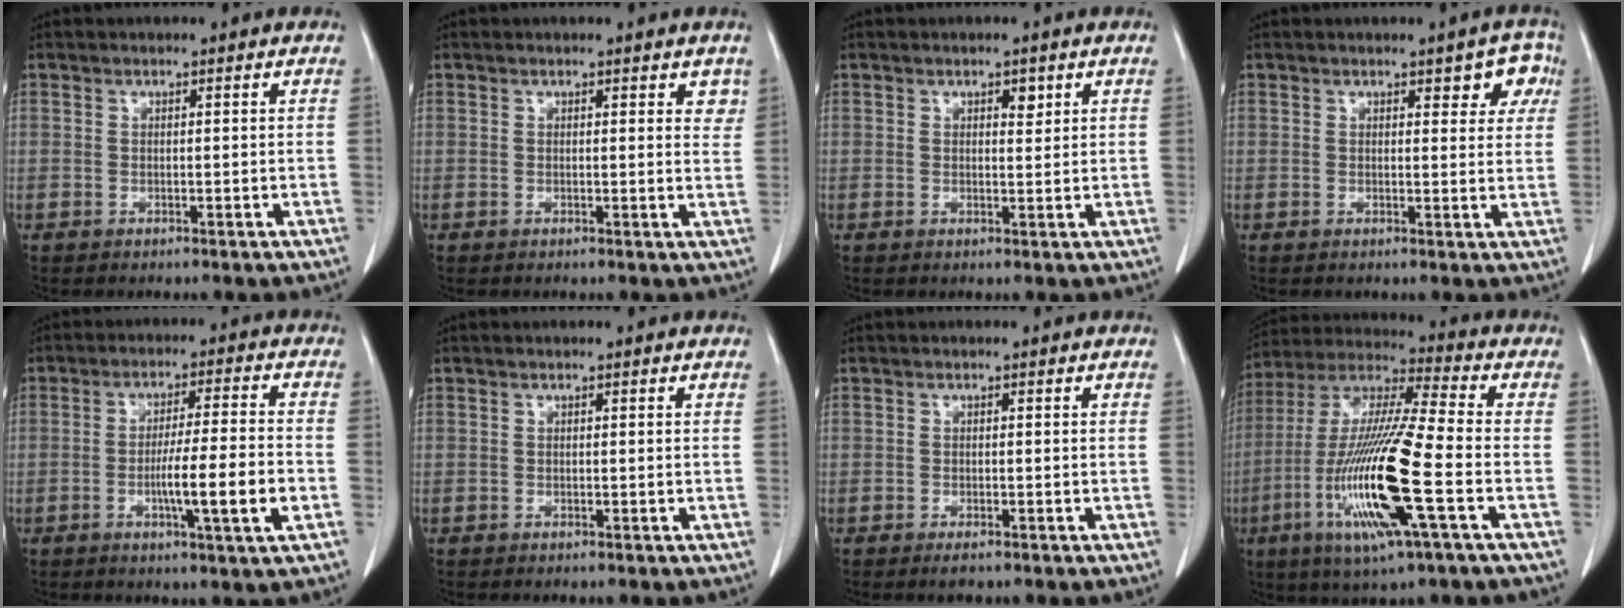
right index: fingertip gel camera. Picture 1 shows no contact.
{"total": 2.5, "force": [1.7, 1.1, 1.4], "torque": [-0.003, -0.004, 0.015]}
{"total": 1.5, "force": [0.8, 0.7, 1.1], "torque": [-0.013, -0.003, 0.011]}
{"total": 4.4, "force": [2.2, 1.9, 3.3], "torque": [-0.023, 0.007, 0.020]}
{"total": 9.6, "force": [-2.8, -0.3, 9.2], "torque": [-0.152, -0.006, -0.048]}
{"total": 0.0}
{"total": 1.6, "force": [-1.1, 0.4, 1.0], "torque": [-0.022, -0.004, -0.013]}
{"total": 19.5, "force": [-6.0, 0.9, 18.5], "torque": [-0.393, -0.025, -0.118]}